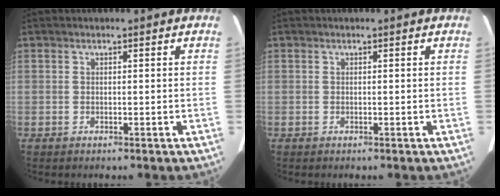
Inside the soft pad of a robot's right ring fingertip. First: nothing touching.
{"total": 0.0}